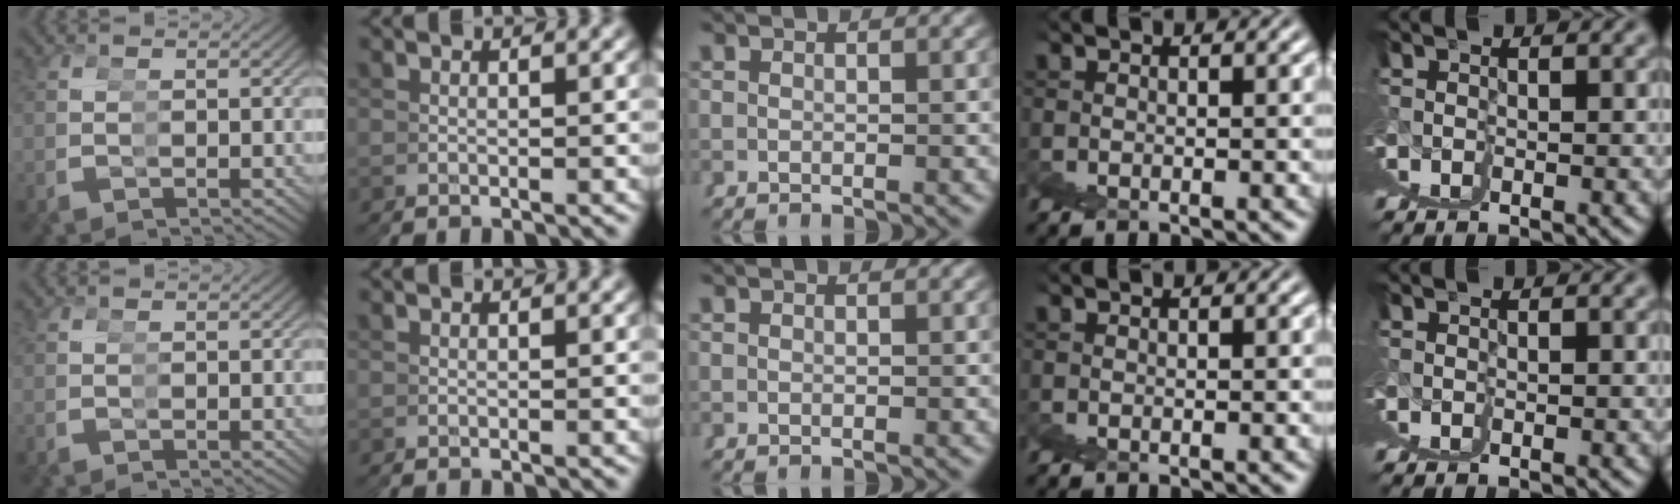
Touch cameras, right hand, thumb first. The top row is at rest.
{}